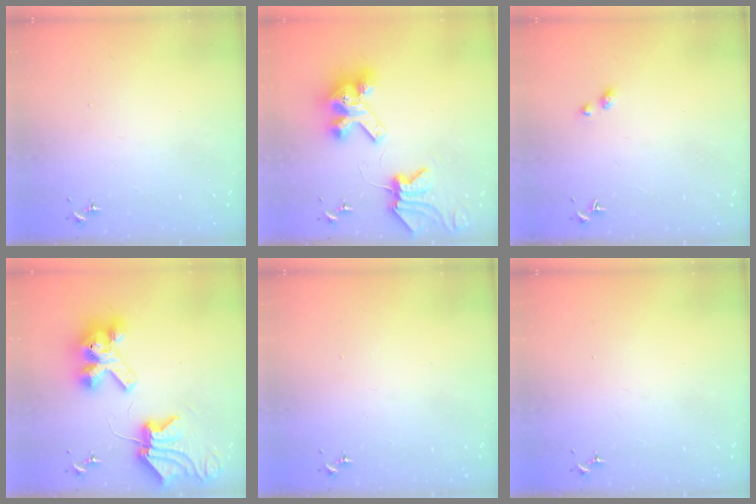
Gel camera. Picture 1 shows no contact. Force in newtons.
{"total": 12.4, "press": 12.2, "slide": 1.7}
{"total": 2.9, "press": 2.9, "slide": 0.2}
{"total": 14.5, "press": 14.3, "slide": 1.8}
{"total": 0.0}
{"total": 0.0}